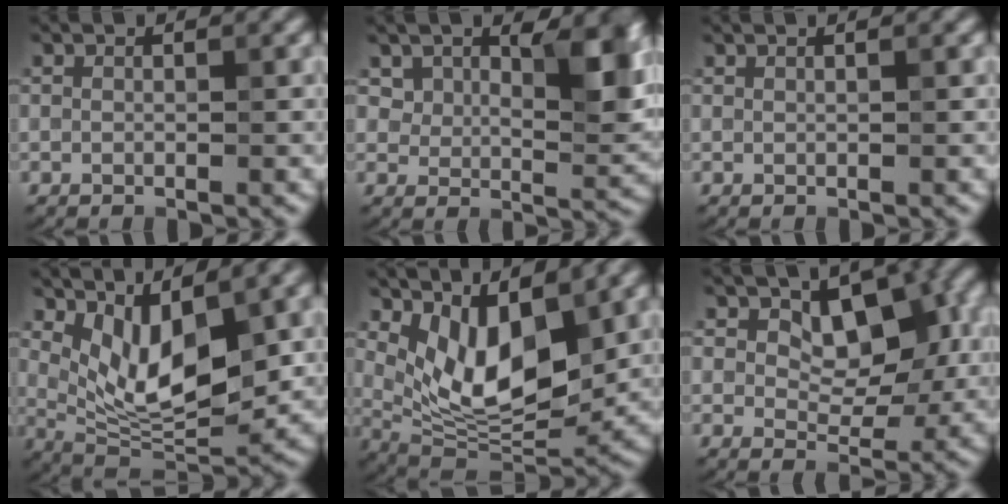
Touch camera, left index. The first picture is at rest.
{"total": 7.7, "force": [3.5, 4.5, 5.2], "torque": [-0.077, -0.011, 0.057]}
{"total": 0.8, "force": [0.5, 0.3, 0.6], "torque": [-0.006, 0.000, 0.001]}
{"total": 8.1, "force": [2.1, 3.6, 6.9], "torque": [-0.124, -0.016, 0.041]}
{"total": 8.6, "force": [2.9, 4.3, 6.9], "torque": [-0.119, -0.024, 0.054]}
{"total": 6.1, "force": [1.9, 3.8, 4.4], "torque": [-0.053, -0.008, 0.023]}